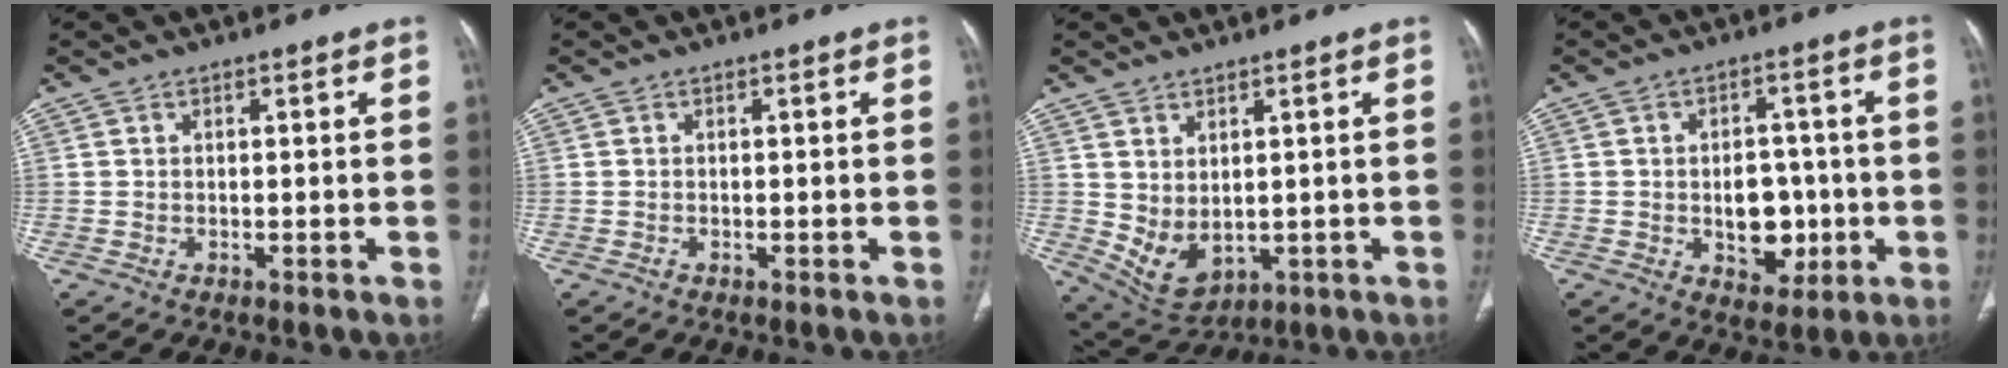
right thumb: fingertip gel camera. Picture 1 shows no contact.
{"total": 0.0}
{"total": 7.7, "force": [0.1, 4.8, 6.0], "torque": [-0.096, -0.008, 0.030]}
{"total": 9.1, "force": [-1.4, 6.4, 6.3], "torque": [-0.049, 0.014, -0.008]}